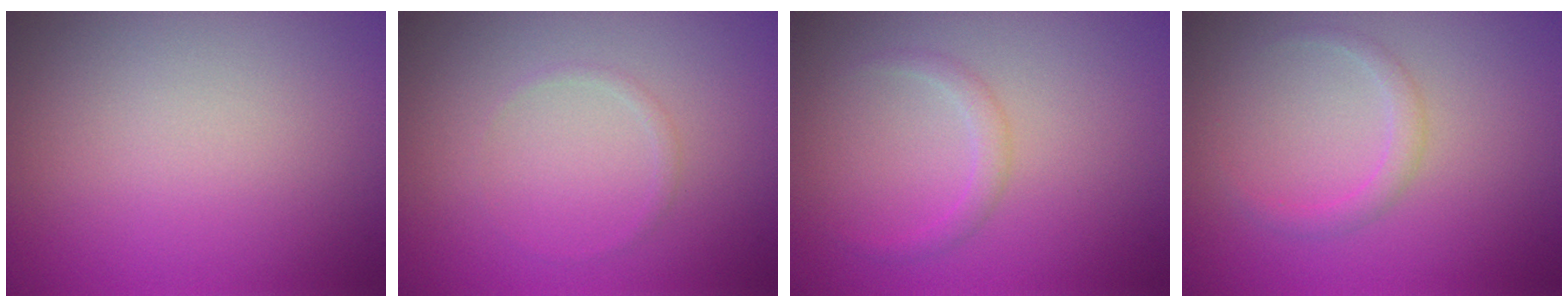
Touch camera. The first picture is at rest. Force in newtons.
{"total": 0.6, "press": 0.6, "slide": 0.1}
{"total": 1.2, "press": 1.2, "slide": 0.0}
{"total": 1.4, "press": 1.4, "slide": 0.0}